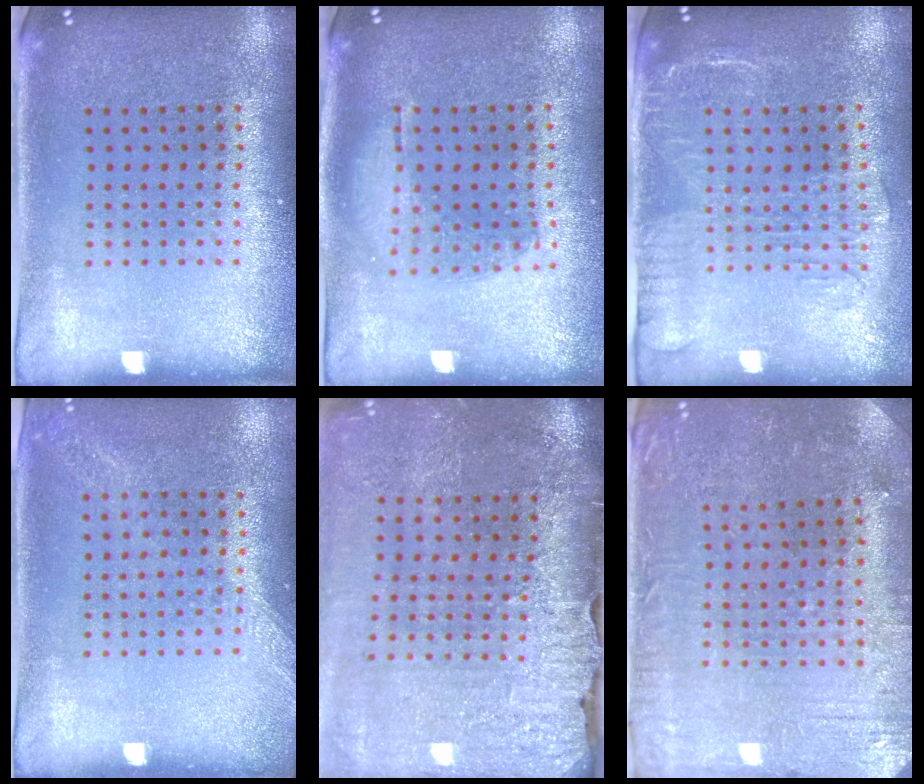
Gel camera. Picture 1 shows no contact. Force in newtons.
{"total": 1.2, "press": 1.1, "slide": 0.4}
{"total": 2.0, "press": 1.6, "slide": 1.1}
{"total": 1.2, "press": 1.2, "slide": 0.4}
{"total": 3.7, "press": 3.4, "slide": 1.4}
{"total": 0.9, "press": 0.7, "slide": 0.5}